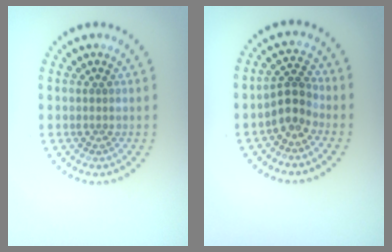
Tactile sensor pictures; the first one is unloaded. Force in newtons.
{"total": 2.6, "press": 2.2, "slide": 1.4}